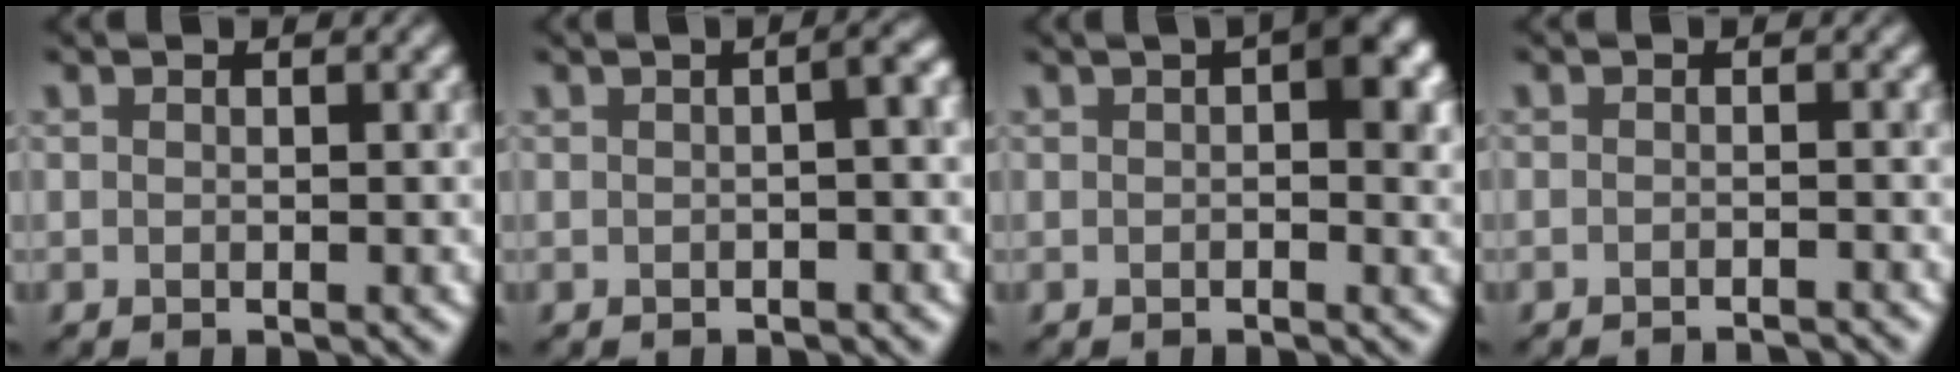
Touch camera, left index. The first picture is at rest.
{"total": 3.1, "force": [0.2, 1.3, 2.8], "torque": [-0.012, 0.013, -0.007]}
{"total": 3.8, "force": [1.0, 1.2, 3.4], "torque": [-0.036, 0.008, 0.010]}
{"total": 2.5, "force": [-2.4, 0.2, 0.7], "torque": [0.001, -0.002, -0.035]}